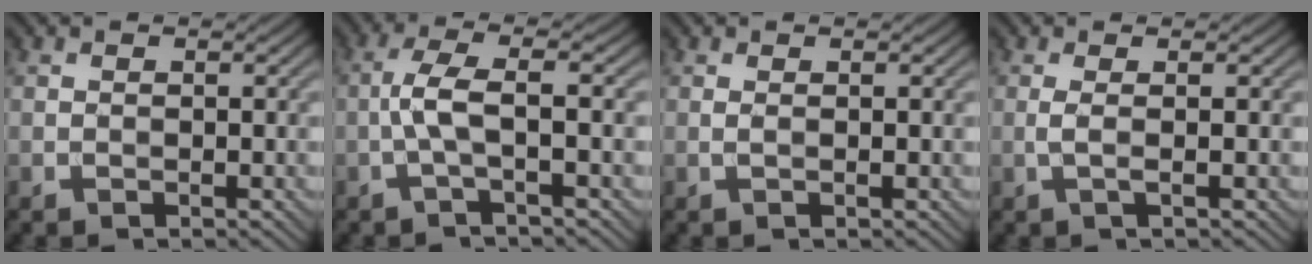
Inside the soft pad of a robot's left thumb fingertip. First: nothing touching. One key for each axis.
{"total": 4.0, "fx": -0.9, "fy": 0.5, "fz": 3.9, "tx": -0.081, "ty": 0.013, "tz": -0.028}
{"total": 0.6, "fx": 0.2, "fy": 0.1, "fz": 0.6, "tx": -0.017, "ty": 0.002, "tz": 0.003}
{"total": 1.7, "fx": 0.2, "fy": 0.3, "fz": 1.7, "tx": -0.035, "ty": 0.005, "tz": -0.003}